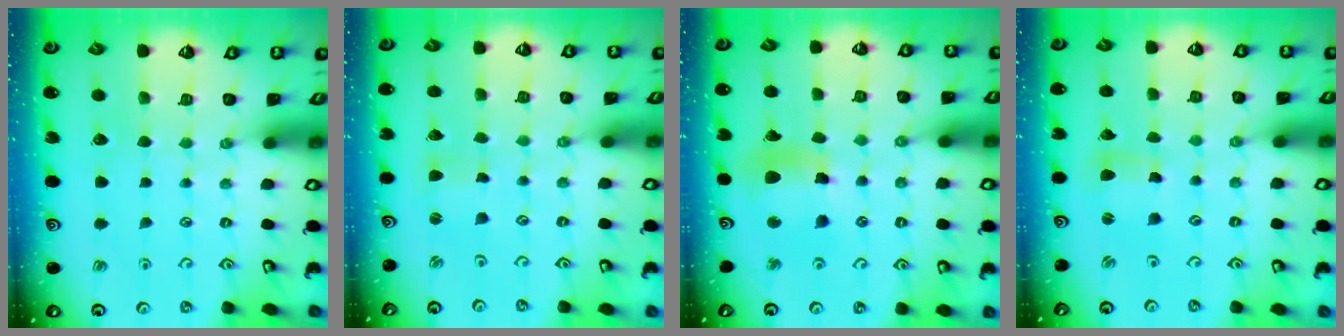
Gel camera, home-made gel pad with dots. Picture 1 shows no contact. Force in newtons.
{"total": 2.1, "press": 2.0, "slide": 0.4}
{"total": 11.3, "press": 11.2, "slide": 1.4}
{"total": 3.1, "press": 3.1, "slide": 0.2}